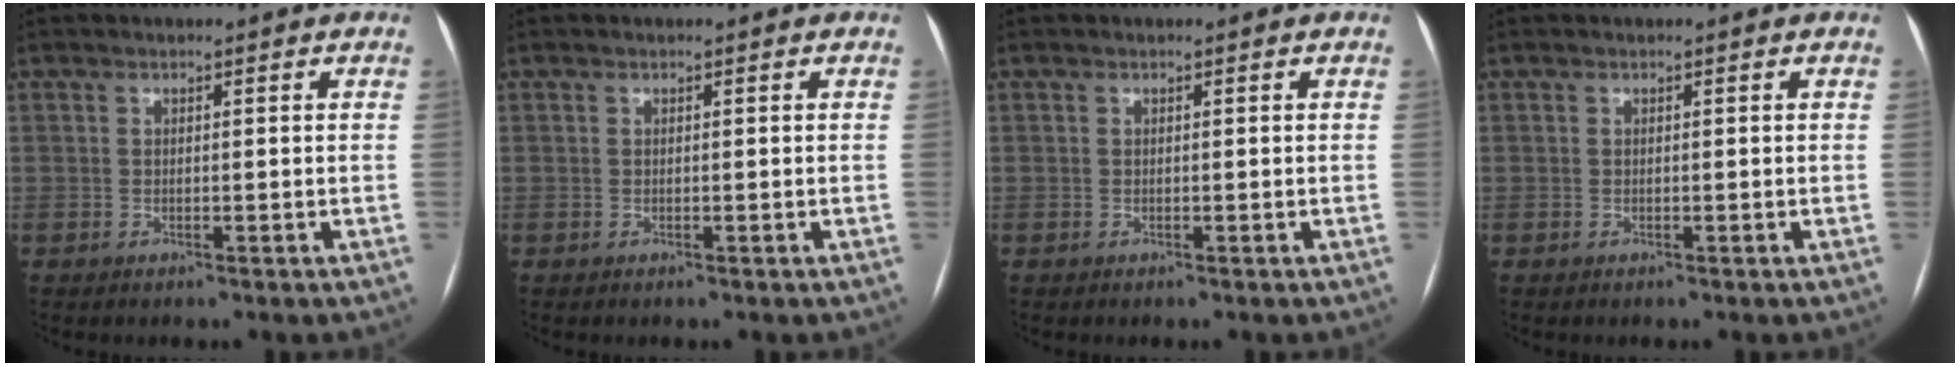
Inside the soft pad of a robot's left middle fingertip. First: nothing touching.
{"total": 0.0}
{"total": 0.0}
{"total": 0.0}